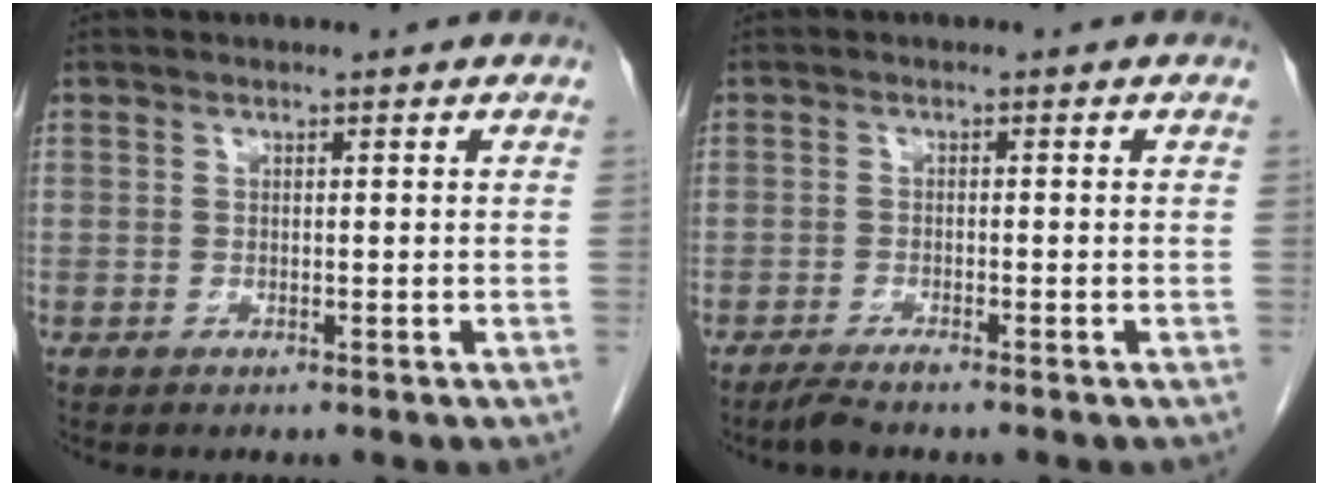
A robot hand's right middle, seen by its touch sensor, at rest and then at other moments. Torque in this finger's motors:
{"motor_torque": [0.31, -0.22, 0.00, 0.01]}